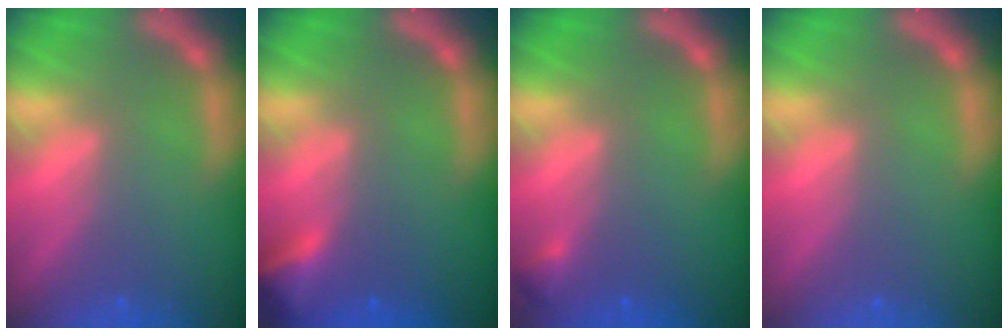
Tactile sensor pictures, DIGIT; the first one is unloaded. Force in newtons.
{"total": 2.9}
{"total": 0.9}
{"total": 0.0}